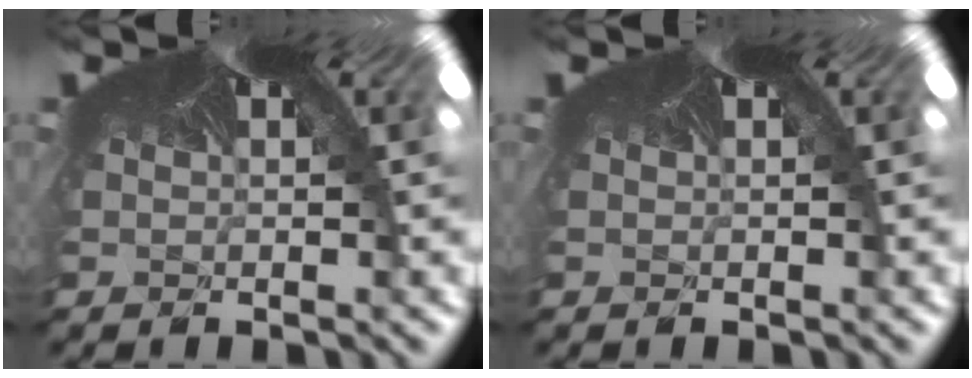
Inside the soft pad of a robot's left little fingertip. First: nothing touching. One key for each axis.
{"total": 0.0}